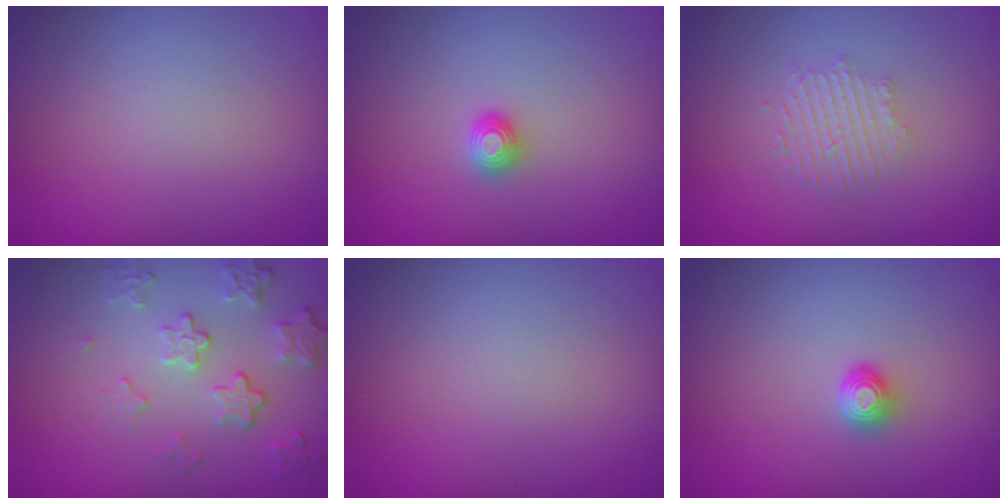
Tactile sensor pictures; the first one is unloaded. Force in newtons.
{"total": 1.2, "press": 1.2, "slide": 0.1}
{"total": 2.1, "press": 2.1, "slide": 0.4}
{"total": 4.2, "press": 3.2, "slide": 2.7}
{"total": 0.0}
{"total": 1.4, "press": 1.2, "slide": 0.7}